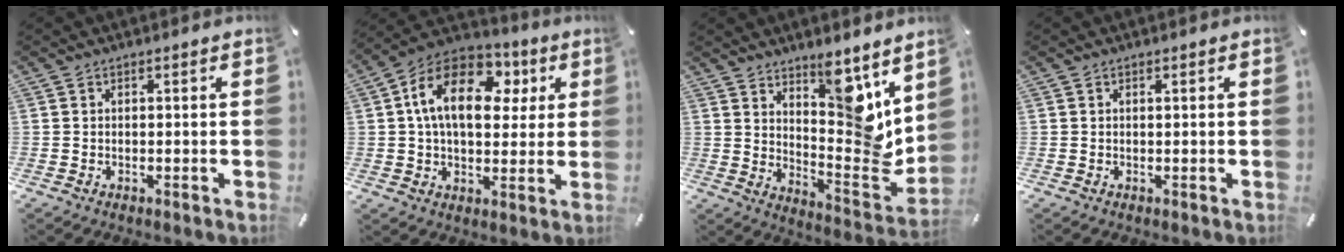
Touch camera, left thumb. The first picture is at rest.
{"total": 17.3, "force": [4.7, 11.5, 12.1], "torque": [-0.225, -0.002, 0.079]}
{"total": 12.3, "force": [7.8, 4.0, 8.7], "torque": [-0.095, -0.095, 0.136]}
{"total": 0.0}